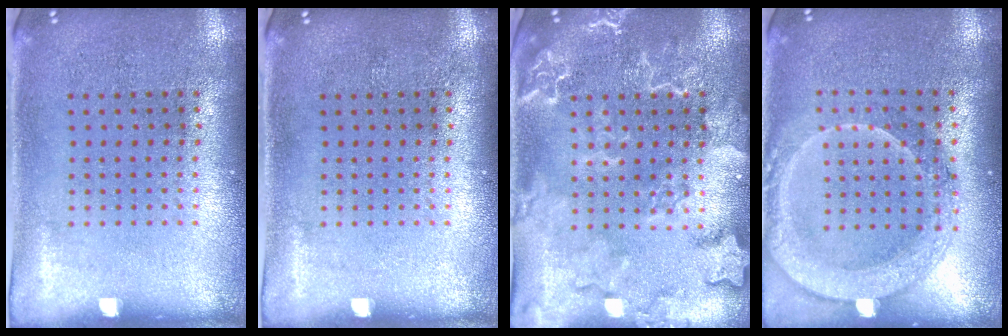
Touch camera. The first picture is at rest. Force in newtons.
{"total": 0.0}
{"total": 2.4, "press": 2.4, "slide": 0.3}
{"total": 2.1, "press": 1.9, "slide": 0.8}